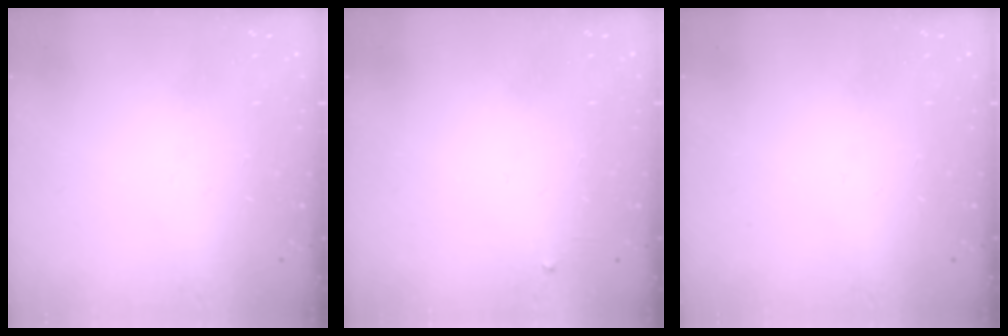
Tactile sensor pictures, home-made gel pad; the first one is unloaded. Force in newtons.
{"total": 2.4, "press": 2.3, "slide": 0.4}
{"total": 0.0}